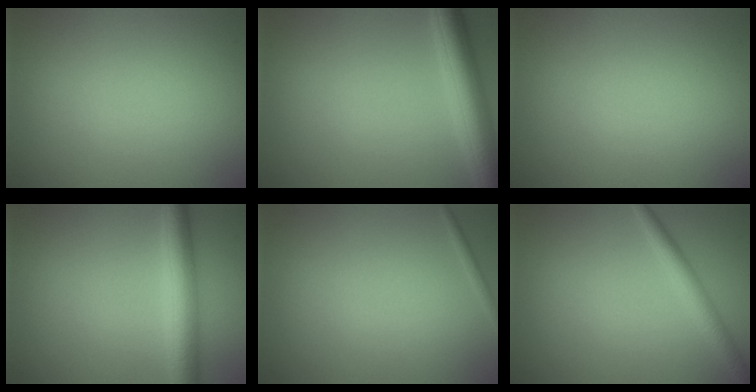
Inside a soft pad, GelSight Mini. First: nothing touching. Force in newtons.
{"total": 5.6, "press": 5.6, "slide": 0.3}
{"total": 0.0}
{"total": 4.6, "press": 4.6, "slide": 0.1}
{"total": 0.6, "press": 0.6, "slide": 0.1}
{"total": 2.3, "press": 2.3, "slide": 0.1}